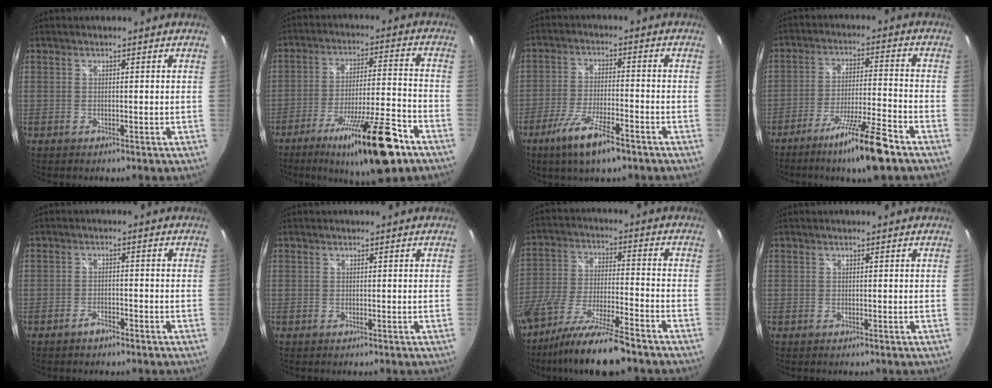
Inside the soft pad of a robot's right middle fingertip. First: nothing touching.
{"total": 18.1, "force": [-11.5, 2.7, 13.7], "torque": [-0.238, -0.027, -0.184]}
{"total": 10.5, "force": [-6.8, 2.2, 7.7], "torque": [-0.167, -0.020, -0.121]}
{"total": 12.2, "force": [-8.7, 0.0, 8.7], "torque": [-0.167, -0.017, -0.146]}
{"total": 2.4, "force": [-1.9, 0.8, 1.1], "torque": [-0.029, 0.001, -0.034]}
{"total": 0.0}
{"total": 14.6, "force": [-11.7, 1.2, 8.6], "torque": [-0.174, -0.033, -0.207]}
{"total": 0.0}